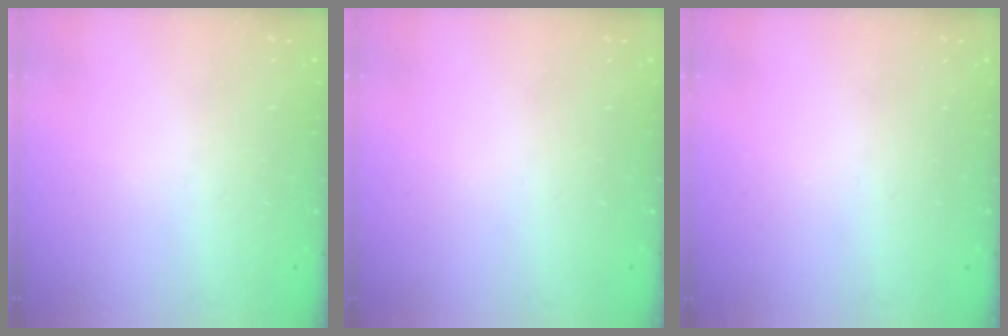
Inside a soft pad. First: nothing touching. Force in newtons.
{"total": 0.0}
{"total": 0.0}